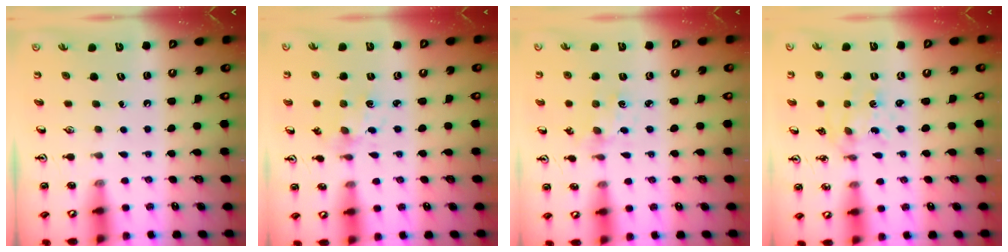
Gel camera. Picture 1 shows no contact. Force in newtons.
{"total": 2.6, "press": 2.6, "slide": 0.4}
{"total": 2.0, "press": 1.9, "slide": 0.4}
{"total": 1.1, "press": 1.0, "slide": 0.4}